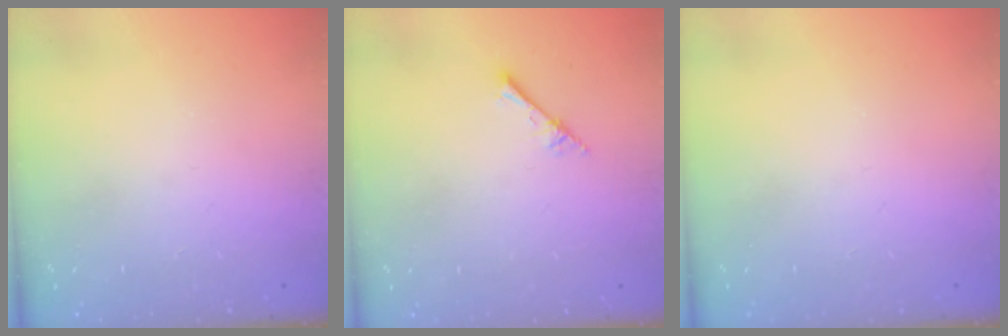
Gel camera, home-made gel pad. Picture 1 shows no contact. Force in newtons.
{"total": 2.6, "press": 2.6, "slide": 0.3}
{"total": 0.0}